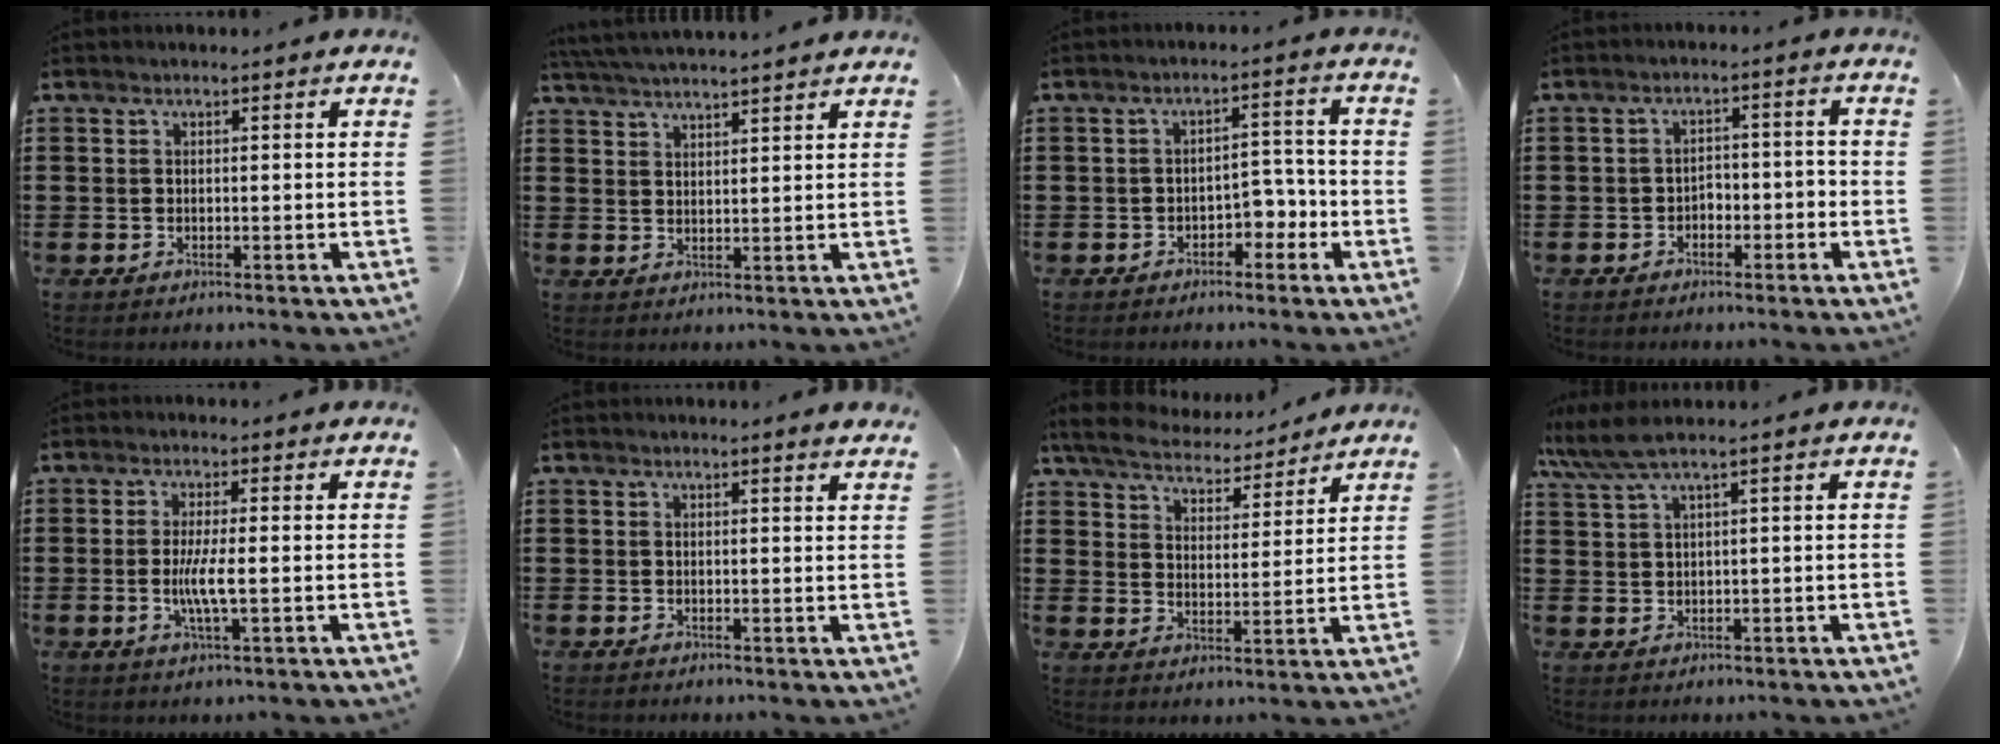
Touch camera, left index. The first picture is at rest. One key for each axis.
{"total": 3.7, "fx": 3.6, "fy": -0.5, "fz": 0.7, "tx": -0.026, "ty": -0.013, "tz": 0.066}
{"total": 4.2, "fx": -2.4, "fy": 2.4, "fz": 2.5, "tx": -0.038, "ty": 0.008, "tz": -0.050}
{"total": 2.4, "fx": -1.9, "fy": 1.1, "fz": 0.9, "tx": -0.024, "ty": 0.005, "tz": -0.043}
{"total": 4.8, "fx": -0.4, "fy": 0.5, "fz": 4.7, "tx": -0.097, "ty": -0.007, "tz": -0.014}
{"total": 1.2, "fx": 1.0, "fy": -0.1, "fz": 0.5, "tx": -0.011, "ty": -0.001, "tz": 0.020}
{"total": 5.6, "fx": 5.4, "fy": 0.7, "fz": 1.3, "tx": -0.053, "ty": -0.033, "tz": 0.091}
{"total": 3.9, "fx": 2.5, "fy": -0.1, "fz": 3.0, "tx": -0.073, "ty": -0.004, "tz": 0.040}